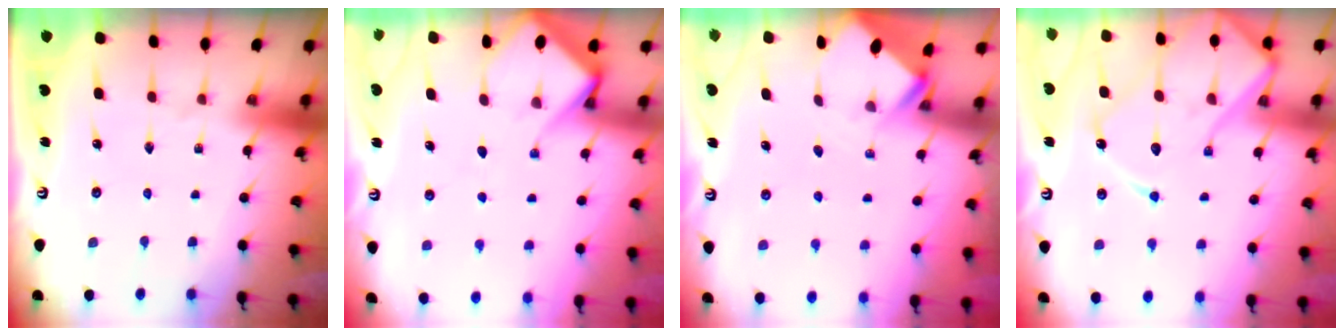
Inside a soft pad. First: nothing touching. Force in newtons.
{"total": 6.8, "press": 6.8, "slide": 0.6}
{"total": 2.6, "press": 2.6, "slide": 0.2}
{"total": 16.4, "press": 16.3, "slide": 1.4}